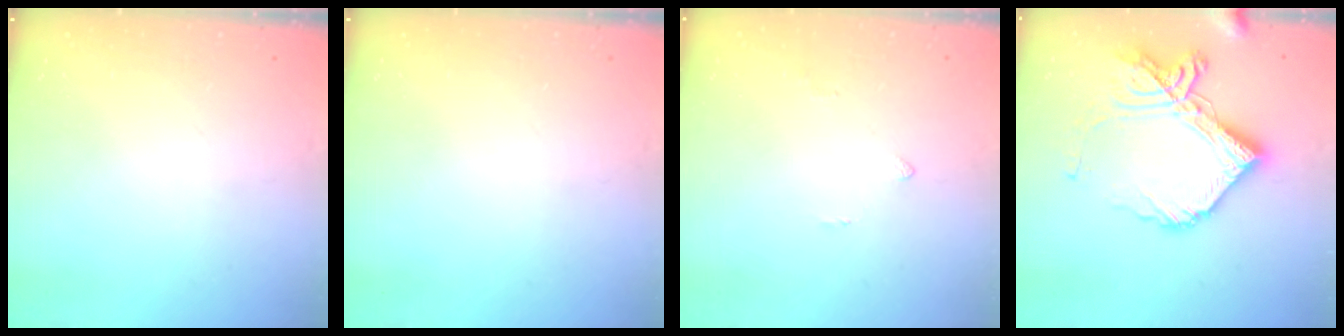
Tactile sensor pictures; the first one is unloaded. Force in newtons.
{"total": 0.0}
{"total": 1.4, "press": 1.3, "slide": 0.5}
{"total": 19.0, "press": 18.9, "slide": 2.4}